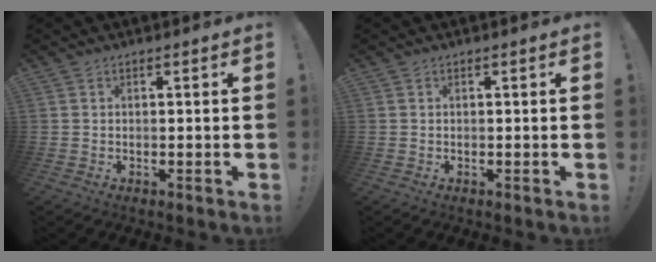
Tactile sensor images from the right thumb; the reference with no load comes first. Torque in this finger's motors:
{"motor_torque": [0.00, 0.00, 0.00, 0.00, 0.00]}